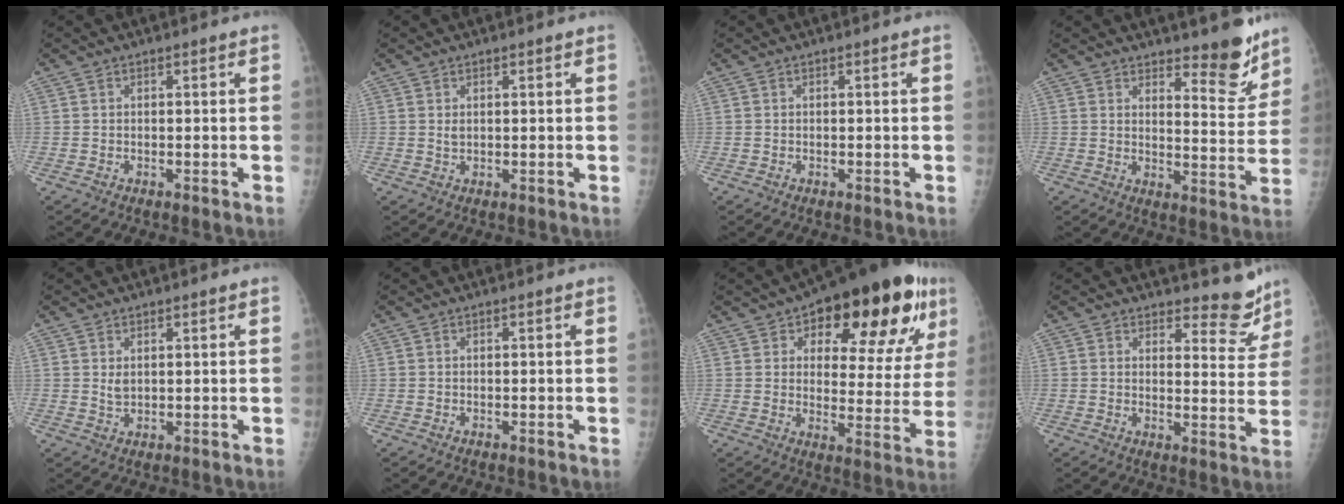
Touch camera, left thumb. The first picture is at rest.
{"total": 1.2, "force": [0.6, 0.7, 0.7], "torque": [-0.006, -0.005, 0.012]}
{"total": 0.0}
{"total": 8.9, "force": [7.2, 2.8, 4.5], "torque": [-0.025, -0.063, 0.107]}
{"total": 2.0, "force": [1.0, 1.2, 1.3], "torque": [-0.017, -0.009, 0.022]}
{"total": 0.0}
{"total": 24.0, "force": [12.2, 10.8, 17.6], "torque": [-0.191, -0.016, 0.171]}
{"total": 7.6, "force": [6.9, 2.9, 1.4], "torque": [0.016, -0.064, 0.078]}